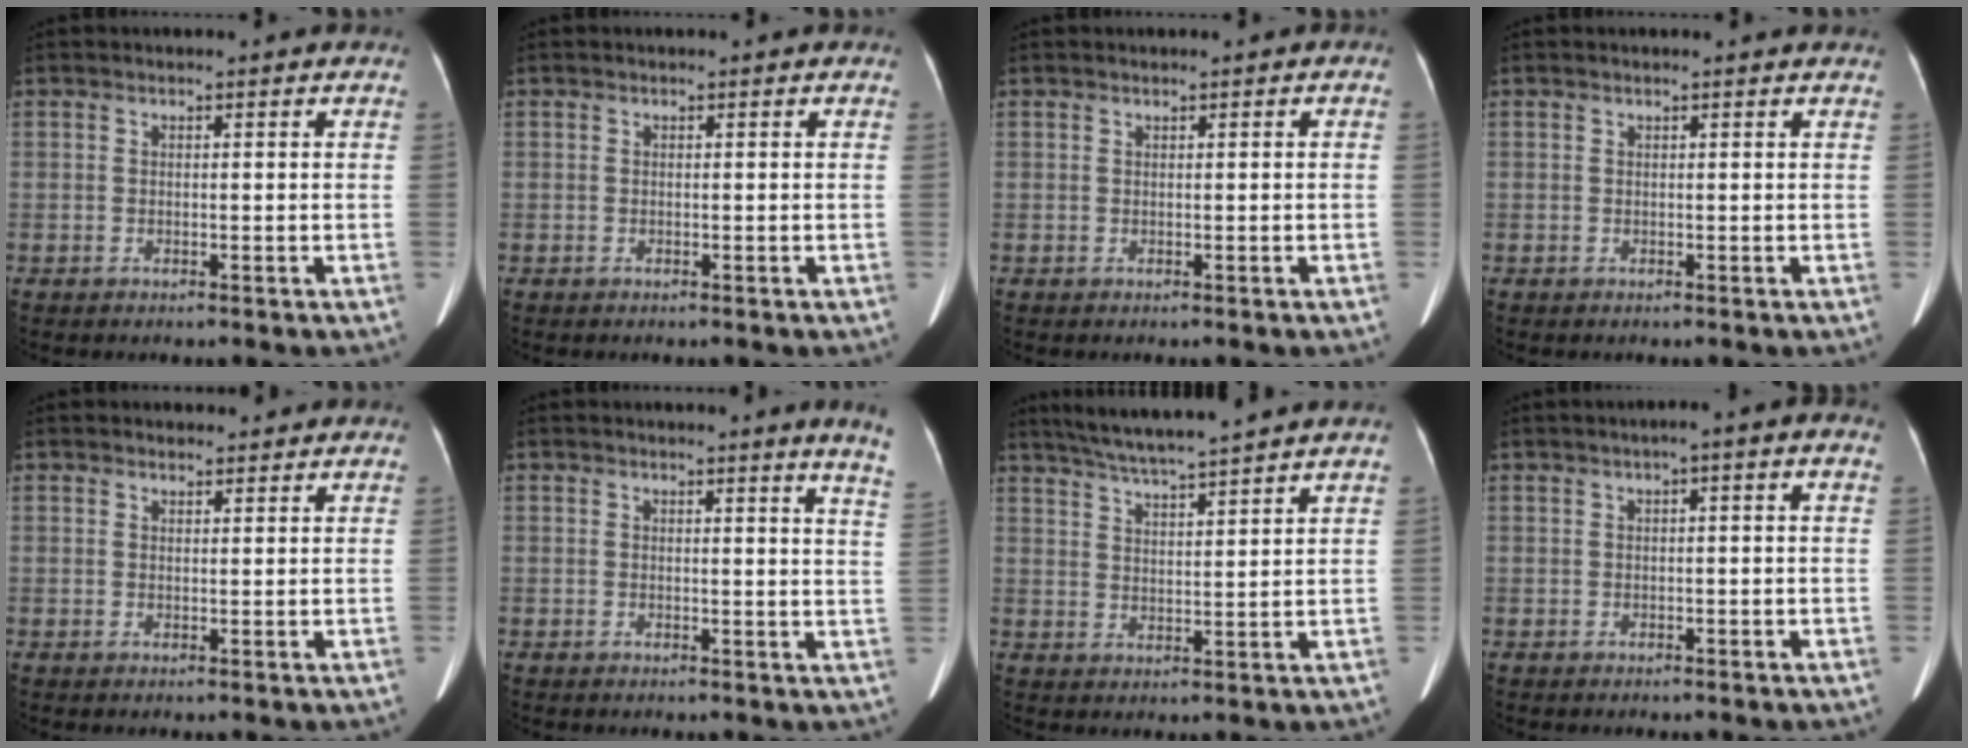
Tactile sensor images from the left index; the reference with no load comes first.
{"total": 0.0}
{"total": 0.0}
{"total": 1.2, "force": [1.1, 0.3, 0.3], "torque": [-0.012, 0.016, 0.010]}
{"total": 1.7, "force": [1.5, 0.7, 0.1], "torque": [-0.006, 0.006, 0.026]}
{"total": 6.2, "force": [5.4, -1.2, 2.8], "torque": [-0.030, -0.046, 0.033]}
{"total": 10.1, "force": [8.9, -1.2, 4.5], "torque": [-0.080, 0.014, 0.143]}
{"total": 1.8, "force": [0.3, 0.2, 1.8], "torque": [-0.023, 0.012, 0.005]}